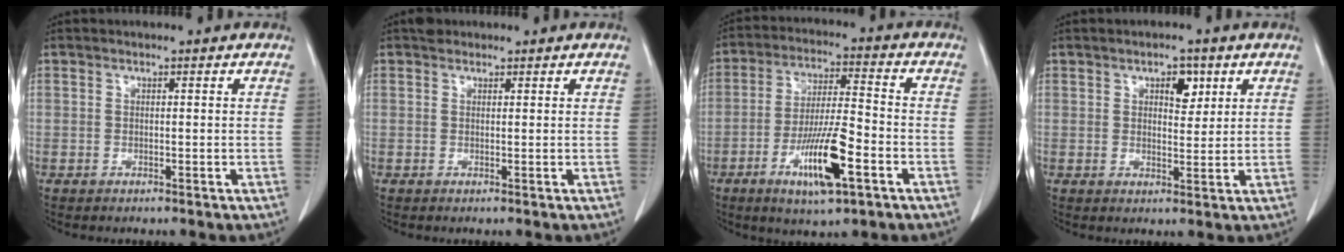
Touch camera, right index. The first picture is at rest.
{"total": 1.3, "force": [1.0, 0.8, 0.3], "torque": [-0.005, 0.012, 0.014]}
{"total": 12.0, "force": [-5.1, 1.9, 10.7], "torque": [-0.198, -0.012, -0.087]}
{"total": 3.9, "force": [1.8, 1.4, 3.2], "torque": [-0.051, 0.000, 0.029]}